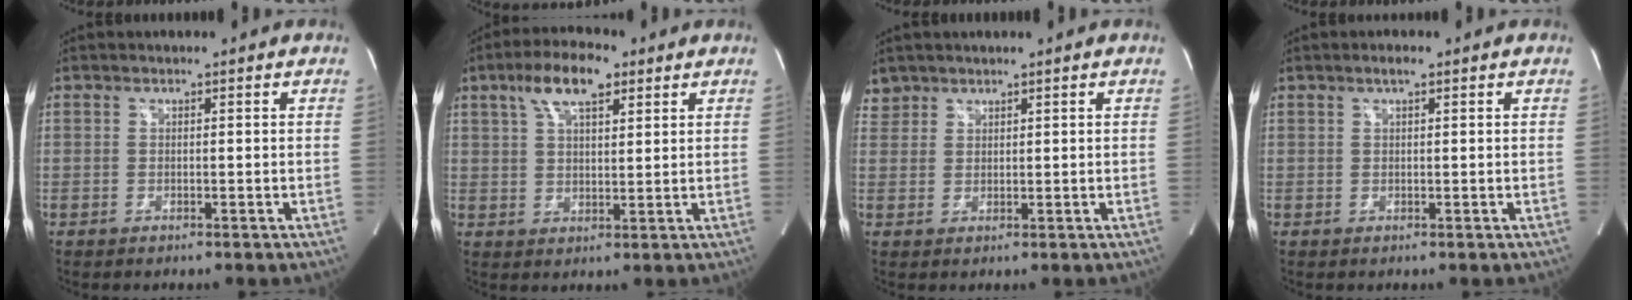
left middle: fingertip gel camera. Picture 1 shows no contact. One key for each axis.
{"total": 8.4, "fx": 4.8, "fy": 3.0, "fz": 6.2, "tx": -0.121, "ty": 0.018, "tz": 0.086}
{"total": 2.4, "fx": 2.0, "fy": 1.3, "fz": -0.4, "tx": 0.011, "ty": 0.009, "tz": 0.039}
{"total": 1.3, "fx": 0.8, "fy": 0.1, "fz": 1.0, "tx": -0.021, "ty": 0.002, "tz": 0.014}